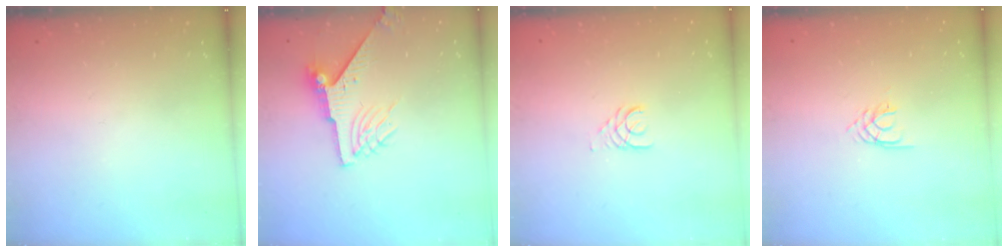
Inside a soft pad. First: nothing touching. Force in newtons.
{"total": 7.9, "press": 7.9, "slide": 0.8}
{"total": 2.5, "press": 2.5, "slide": 0.3}
{"total": 1.9, "press": 1.9, "slide": 0.2}